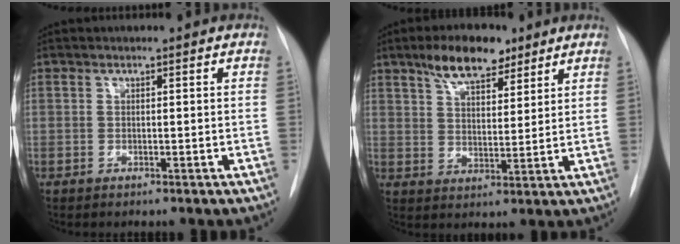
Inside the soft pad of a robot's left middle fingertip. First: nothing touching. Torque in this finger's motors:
{"motor_torque": [0.43, -0.40, 0.15, 0.07]}